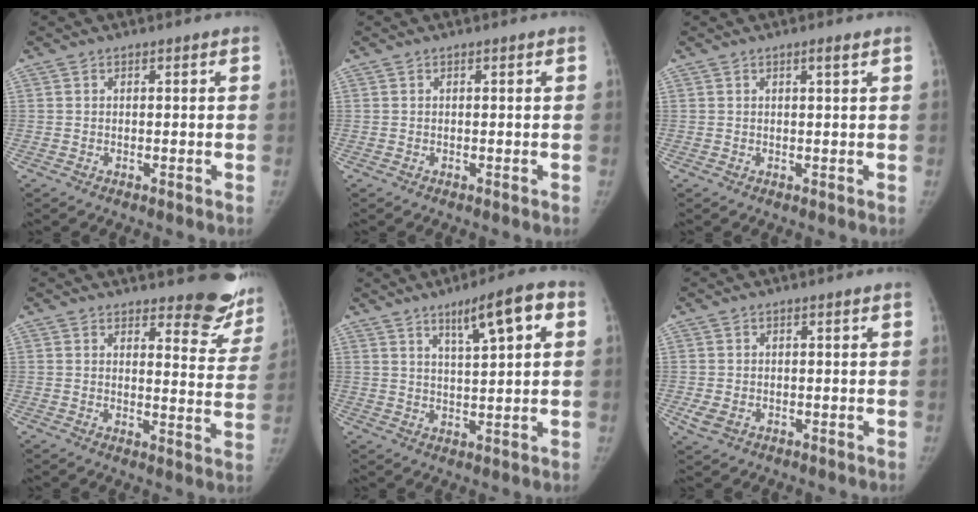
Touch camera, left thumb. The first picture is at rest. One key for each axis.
{"total": 0.0}
{"total": 1.3, "fx": 0.7, "fy": 0.0, "fz": 1.0, "tx": -0.016, "ty": -0.003, "tz": 0.013}
{"total": 12.0, "fx": 10.3, "fy": 4.1, "fz": 4.6, "tx": -0.007, "ty": -0.083, "tz": 0.106}
{"total": 9.1, "fx": 4.1, "fy": 1.8, "fz": 7.9, "tx": -0.117, "ty": -0.004, "tz": 0.064}
{"total": 2.7, "fx": -0.8, "fy": 2.0, "fz": 1.6, "tx": -0.033, "ty": 0.000, "tz": -0.010}